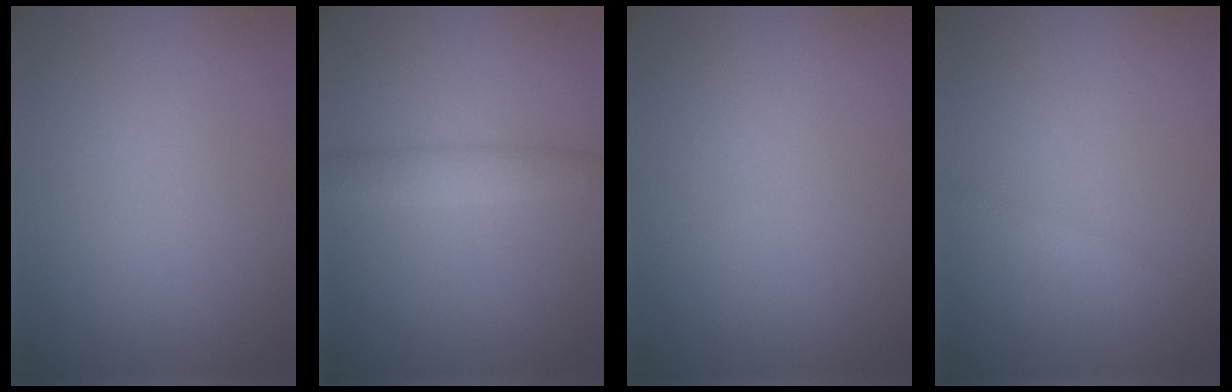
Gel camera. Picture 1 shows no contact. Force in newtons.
{"total": 2.1, "press": 2.1, "slide": 0.1}
{"total": 0.0}
{"total": 0.6, "press": 0.6, "slide": 0.0}